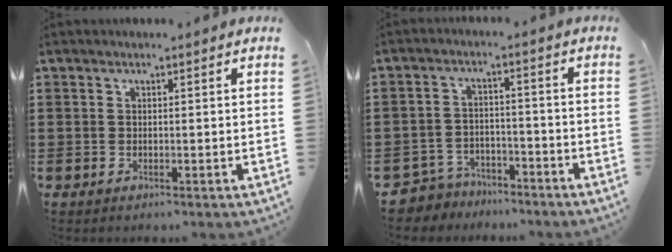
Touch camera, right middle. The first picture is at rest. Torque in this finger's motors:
{"motor_torque": [2.14, 0.00, -0.09, -0.01]}